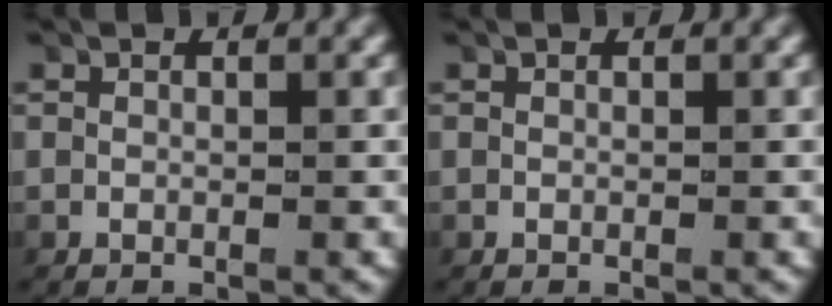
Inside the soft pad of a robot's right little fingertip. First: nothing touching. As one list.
[{"total": 0.0}]